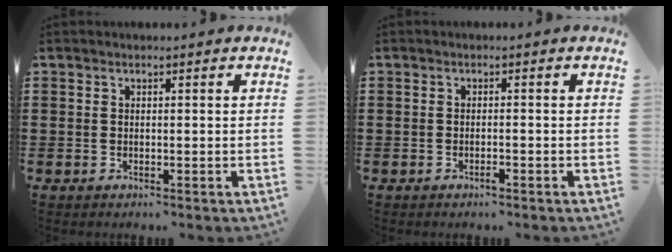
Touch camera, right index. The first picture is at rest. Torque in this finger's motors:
{"motor_torque": [0.21, -0.02, 0.03, 0.01]}